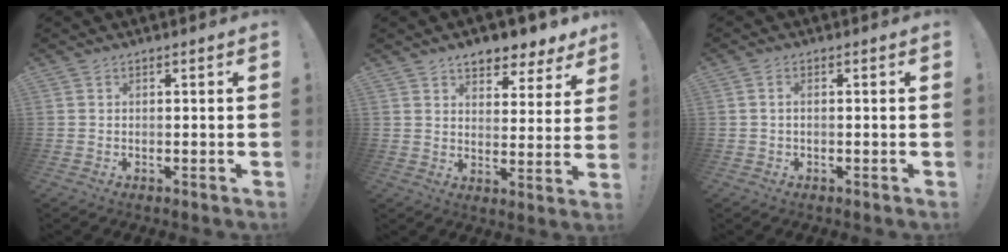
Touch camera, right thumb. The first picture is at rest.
{"total": 7.3, "force": [6.0, 3.1, 2.6], "torque": [-0.034, -0.048, 0.110]}
{"total": 1.0, "force": [0.0, 0.3, 1.0], "torque": [-0.018, 0.002, 0.001]}